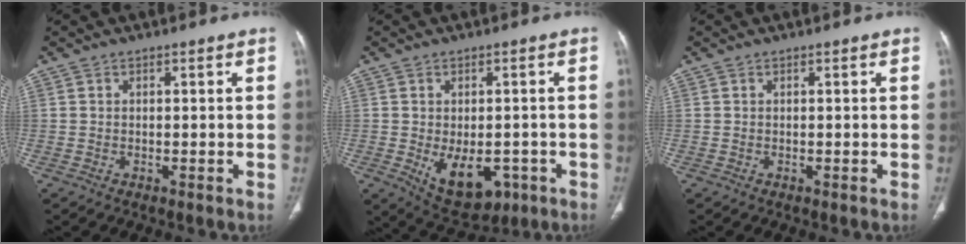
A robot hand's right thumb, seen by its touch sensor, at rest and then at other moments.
{"total": 10.8, "force": [-3.4, 6.5, 8.0], "torque": [-0.101, 0.002, -0.031]}
{"total": 0.0}